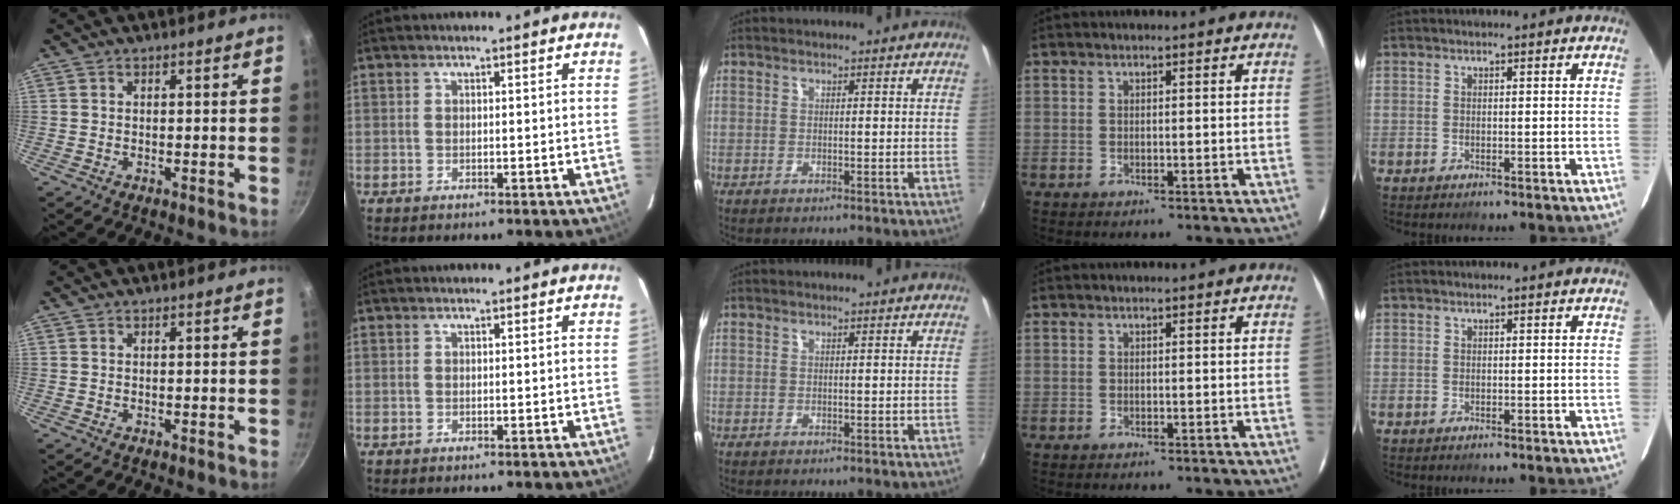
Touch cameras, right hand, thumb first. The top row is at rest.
{}